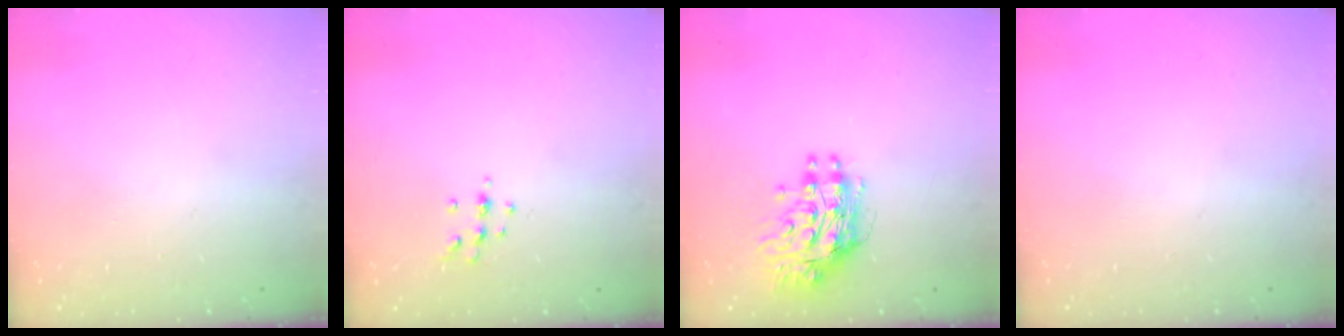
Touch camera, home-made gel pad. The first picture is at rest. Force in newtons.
{"total": 6.9, "press": 6.8, "slide": 1.2}
{"total": 10.4, "press": 10.4, "slide": 0.9}
{"total": 0.0}